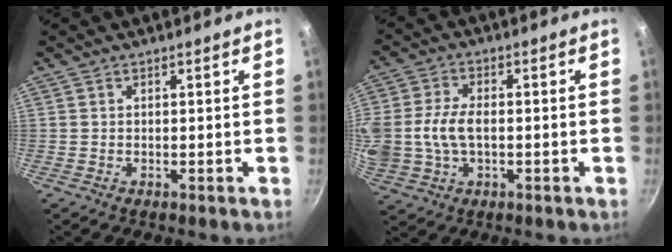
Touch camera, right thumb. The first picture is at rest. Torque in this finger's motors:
{"motor_torque": [2.49, 2.52, 1.36, -1.09, 0.53]}